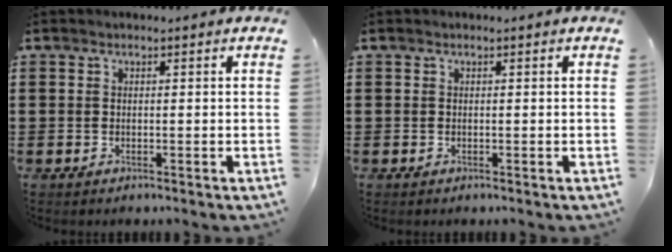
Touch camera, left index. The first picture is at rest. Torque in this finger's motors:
{"motor_torque": [0.00, -0.01, 0.00, 0.00]}